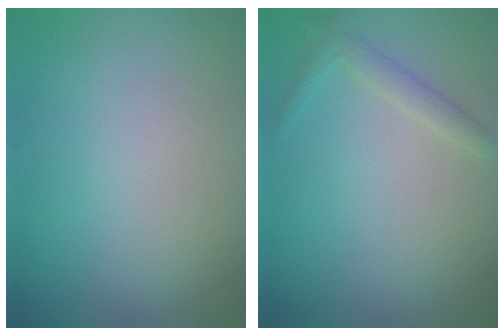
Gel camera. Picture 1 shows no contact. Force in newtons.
{"total": 1.5, "press": 1.5, "slide": 0.1}